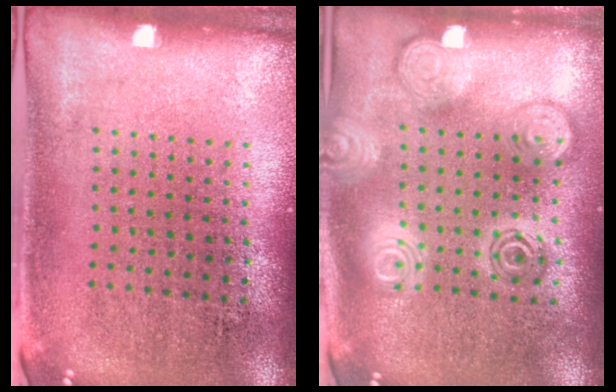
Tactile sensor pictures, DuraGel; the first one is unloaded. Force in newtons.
{"total": 2.8, "press": 2.8, "slide": 0.3}